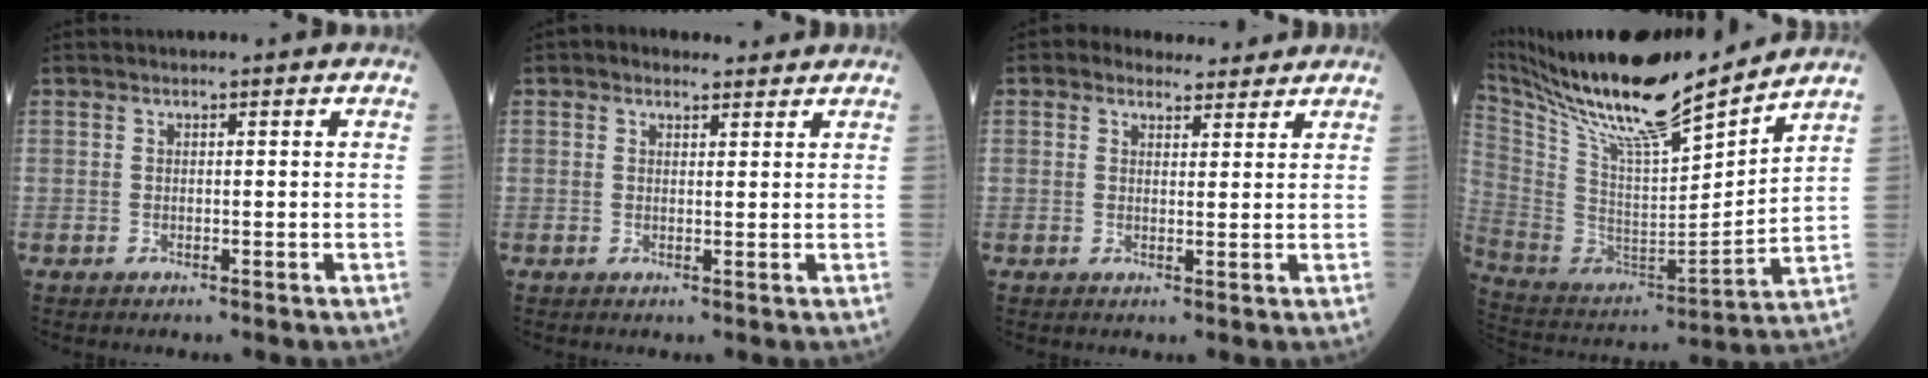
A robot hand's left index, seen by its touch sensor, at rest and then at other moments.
{"total": 2.6, "force": [1.9, 1.5, 0.9], "torque": [-0.023, 0.020, 0.029]}
{"total": 4.5, "force": [3.8, 2.3, 0.9], "torque": [-0.012, 0.017, 0.052]}
{"total": 22.3, "force": [19.3, 1.3, 11.1], "torque": [-0.212, -0.021, 0.338]}